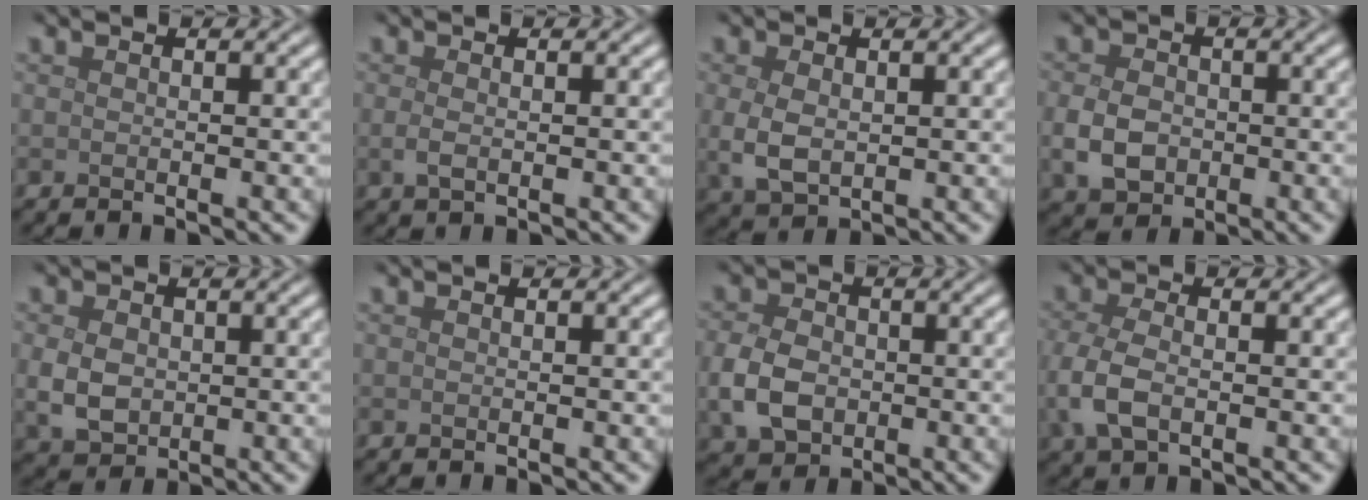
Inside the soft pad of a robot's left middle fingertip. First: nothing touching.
{"total": 1.2, "force": [-0.1, 0.6, 1.0], "torque": [-0.025, -0.003, -0.001]}
{"total": 3.3, "force": [0.0, 2.2, 2.5], "torque": [-0.062, -0.004, 0.004]}
{"total": 3.9, "force": [-0.8, 3.0, 2.4], "torque": [-0.055, -0.006, -0.018]}
{"total": 3.7, "force": [-0.1, 2.8, 2.3], "torque": [-0.054, -0.005, 0.000]}
{"total": 0.0}
{"total": 4.9, "force": [-0.9, 3.7, 3.2], "torque": [-0.079, -0.006, -0.020]}
{"total": 4.2, "force": [-1.0, 2.3, 3.3], "torque": [-0.090, -0.004, -0.024]}